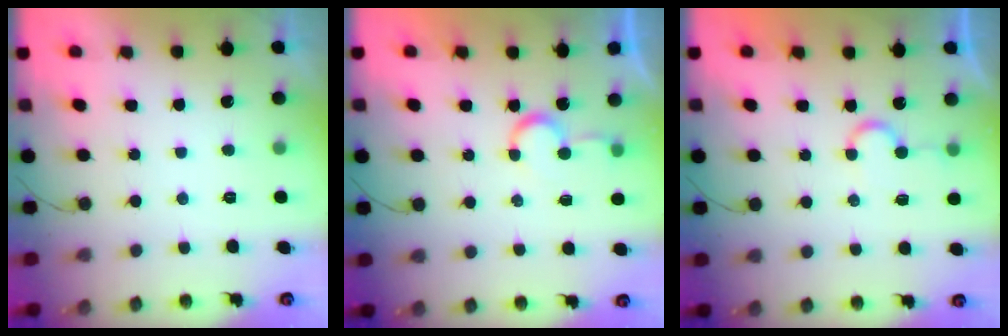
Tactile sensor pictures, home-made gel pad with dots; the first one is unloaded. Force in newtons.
{"total": 5.7, "press": 5.7, "slide": 0.4}
{"total": 6.9, "press": 6.9, "slide": 0.6}